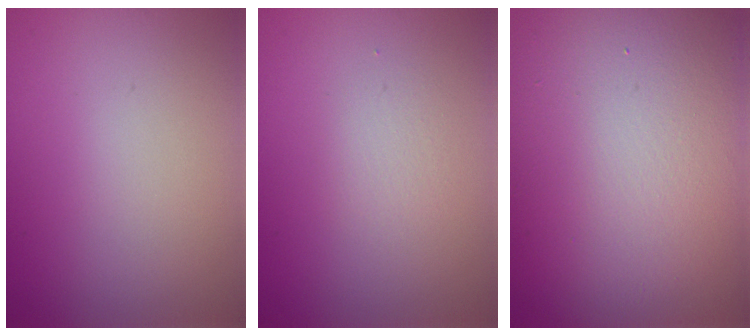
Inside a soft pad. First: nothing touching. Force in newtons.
{"total": 1.3, "press": 1.3, "slide": 0.0}
{"total": 19.9, "press": 19.8, "slide": 1.4}